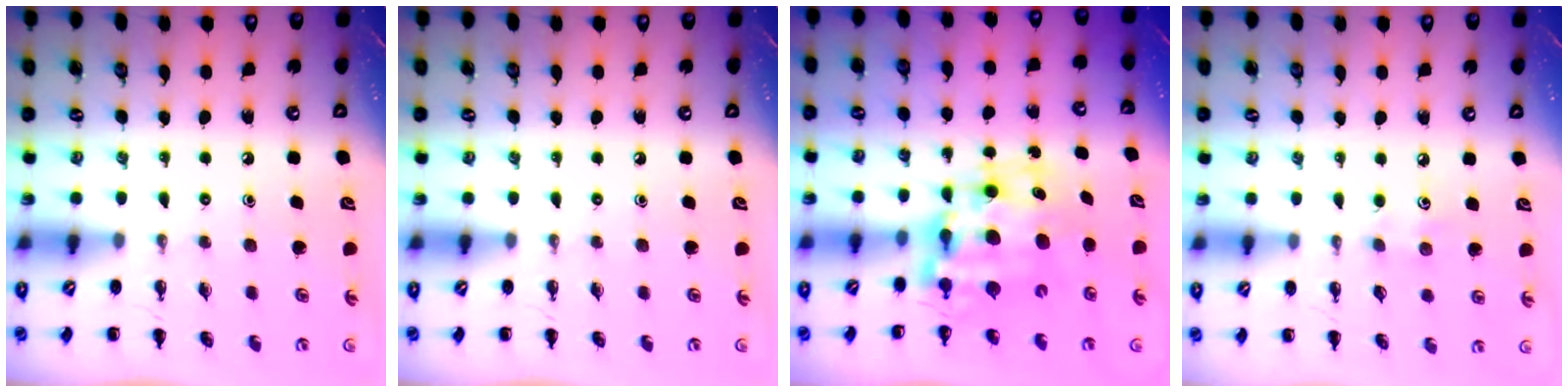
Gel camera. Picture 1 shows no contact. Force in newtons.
{"total": 0.0}
{"total": 10.3, "press": 10.0, "slide": 2.8}
{"total": 5.2, "press": 5.0, "slide": 1.3}